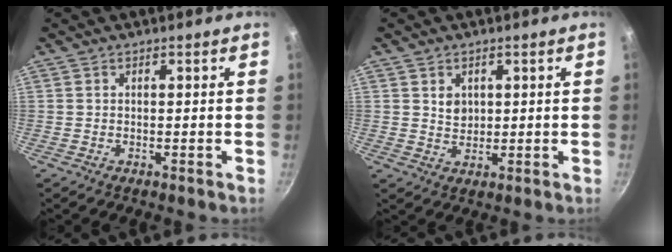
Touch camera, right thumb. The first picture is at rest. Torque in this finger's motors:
{"motor_torque": [-0.06, -0.12, 0.08, -0.05, -0.02]}